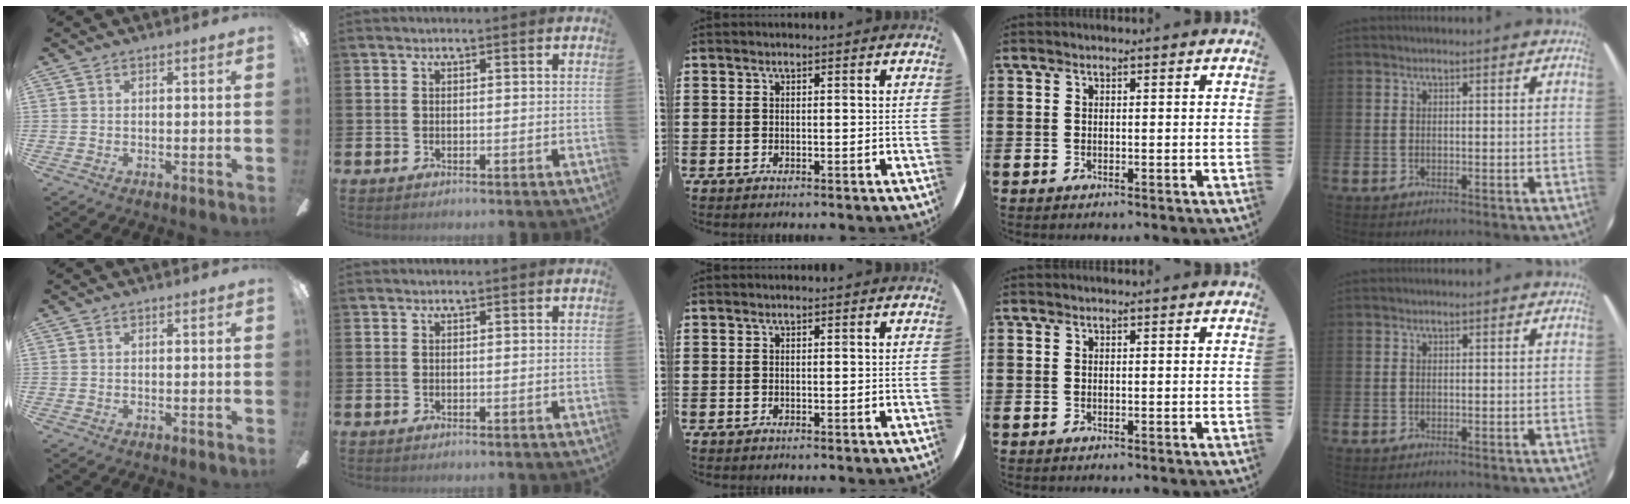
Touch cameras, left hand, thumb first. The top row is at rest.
{}